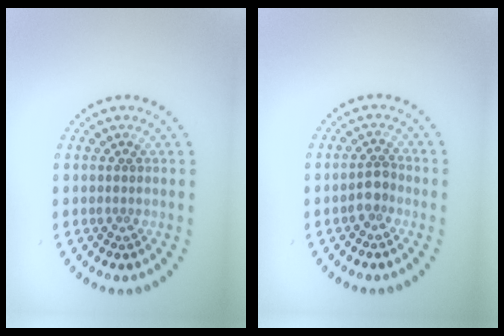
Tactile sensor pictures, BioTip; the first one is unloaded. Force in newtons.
{"total": 1.8, "press": 1.5, "slide": 0.9}